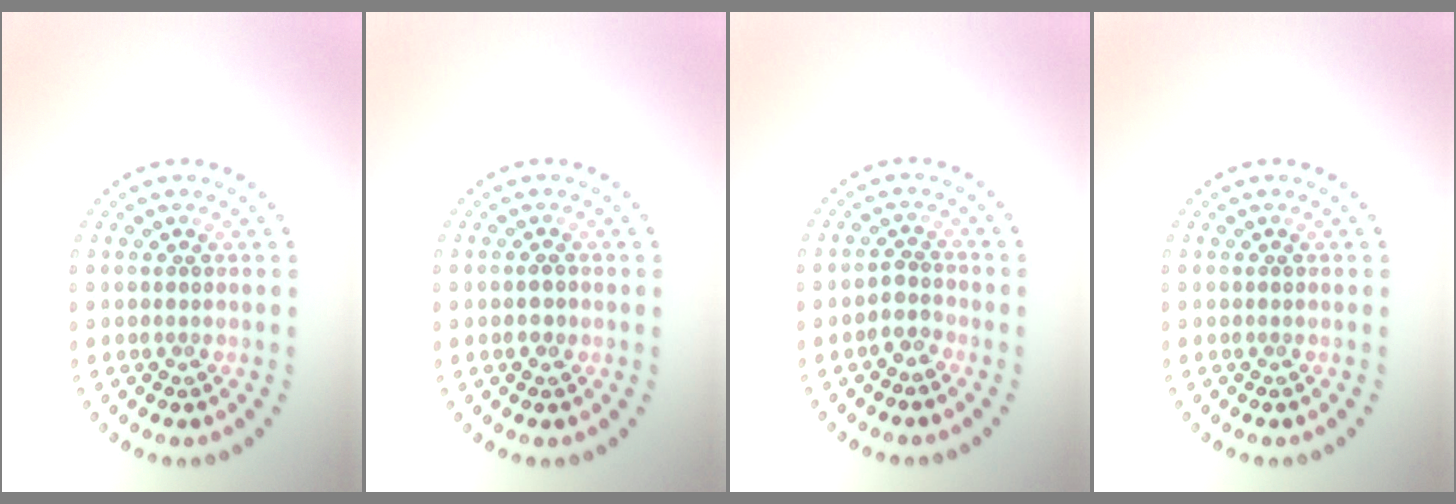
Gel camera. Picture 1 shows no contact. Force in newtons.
{"total": 1.1, "press": 1.1, "slide": 0.4}
{"total": 1.7, "press": 1.2, "slide": 1.1}
{"total": 0.0}